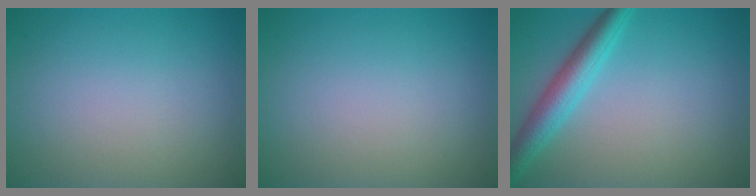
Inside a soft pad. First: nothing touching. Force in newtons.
{"total": 0.0}
{"total": 4.1, "press": 4.1, "slide": 0.1}